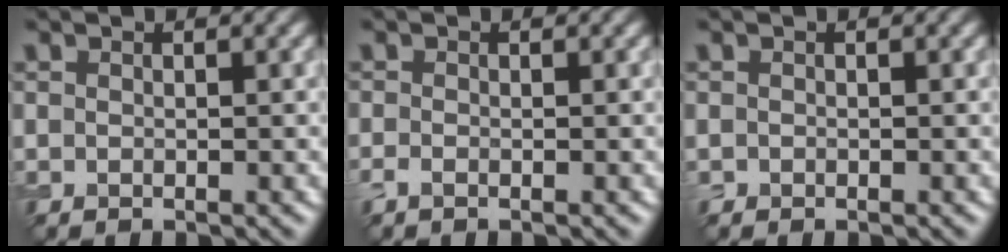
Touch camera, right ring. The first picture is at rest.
{"total": 0.8, "force": [-0.5, 0.3, 0.6], "torque": [-0.015, -0.004, -0.013]}
{"total": 0.0}